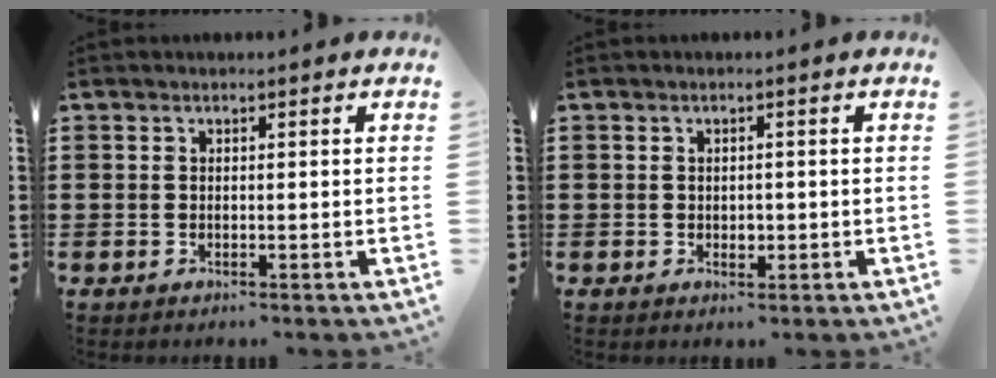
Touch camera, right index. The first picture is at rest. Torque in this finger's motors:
{"motor_torque": [0.77, 0.32, 0.01, 0.00]}